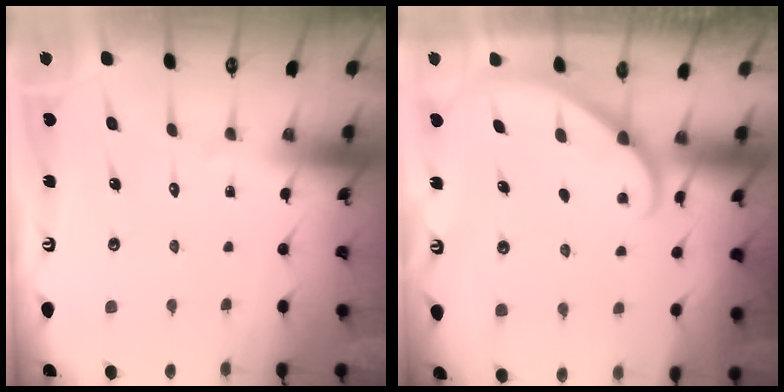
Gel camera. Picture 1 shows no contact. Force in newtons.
{"total": 2.1, "press": 2.1, "slide": 0.2}